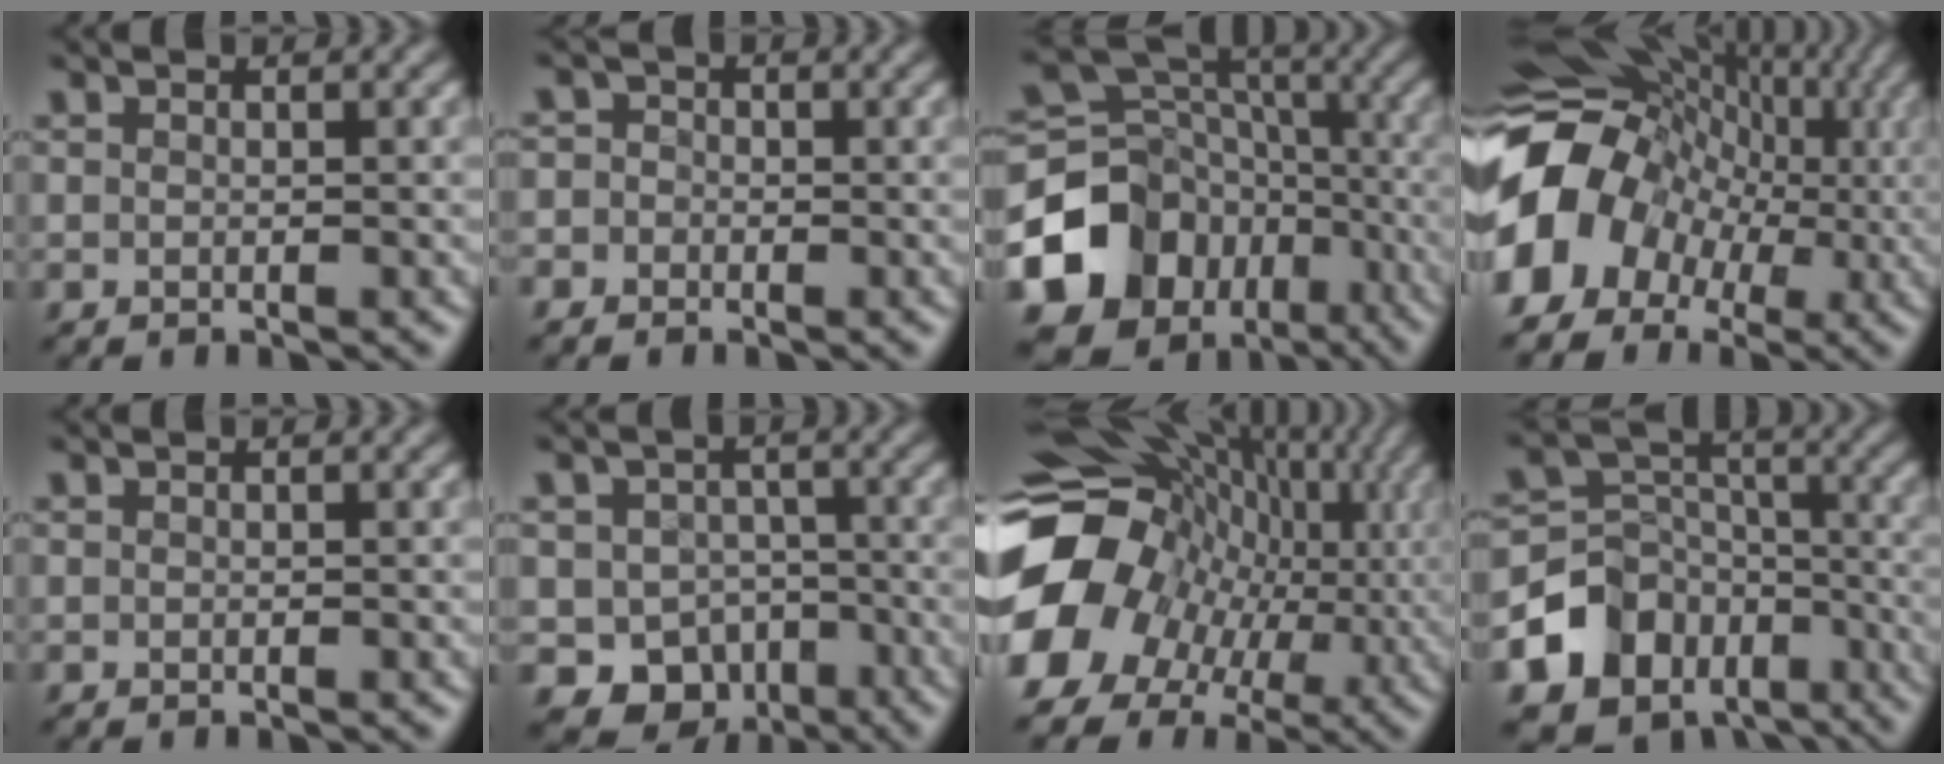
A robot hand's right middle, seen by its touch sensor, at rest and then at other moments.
{"total": 3.4, "force": [-1.5, 2.9, 0.7], "torque": [-0.001, 0.015, -0.053]}
{"total": 14.5, "force": [-7.2, 11.3, 5.6], "torque": [-0.140, 0.001, -0.112]}
{"total": 14.0, "force": [-1.9, 11.7, 7.4], "torque": [-0.164, 0.010, -0.052]}
{"total": 0.0}
{"total": 8.1, "force": [-3.8, 6.8, 2.2], "torque": [-0.010, -0.011, -0.071]}
{"total": 17.2, "force": [-1.6, 14.3, 9.4], "torque": [-0.192, 0.003, -0.025]}
{"total": 12.4, "force": [-7.7, 9.0, 3.8], "torque": [-0.096, -0.002, -0.122]}